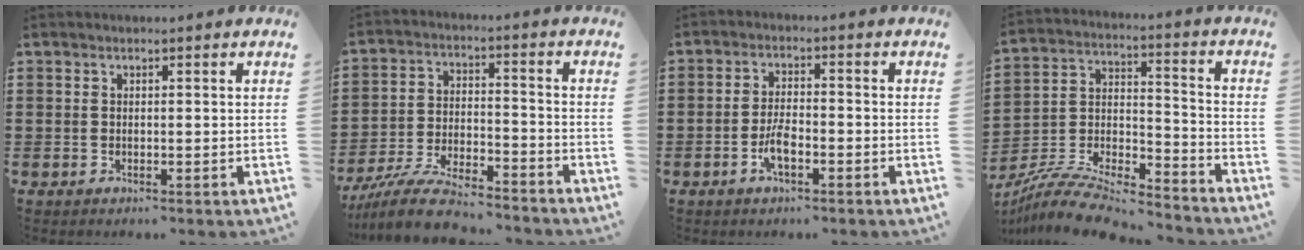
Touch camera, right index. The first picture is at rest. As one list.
[{"total": 8.7, "force": [-8.1, 0.9, 3.0], "torque": [-0.069, 0.012, -0.160]}, {"total": 4.1, "force": [-1.9, 1.4, 3.3], "torque": [-0.070, -0.001, -0.039]}, {"total": 9.6, "force": [-9.0, 1.6, 3.1], "torque": [-0.063, 0.011, -0.180]}]